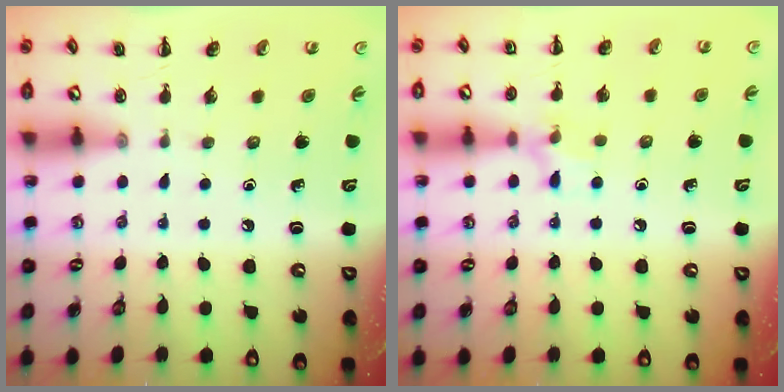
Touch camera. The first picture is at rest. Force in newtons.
{"total": 7.0, "press": 6.8, "slide": 1.8}